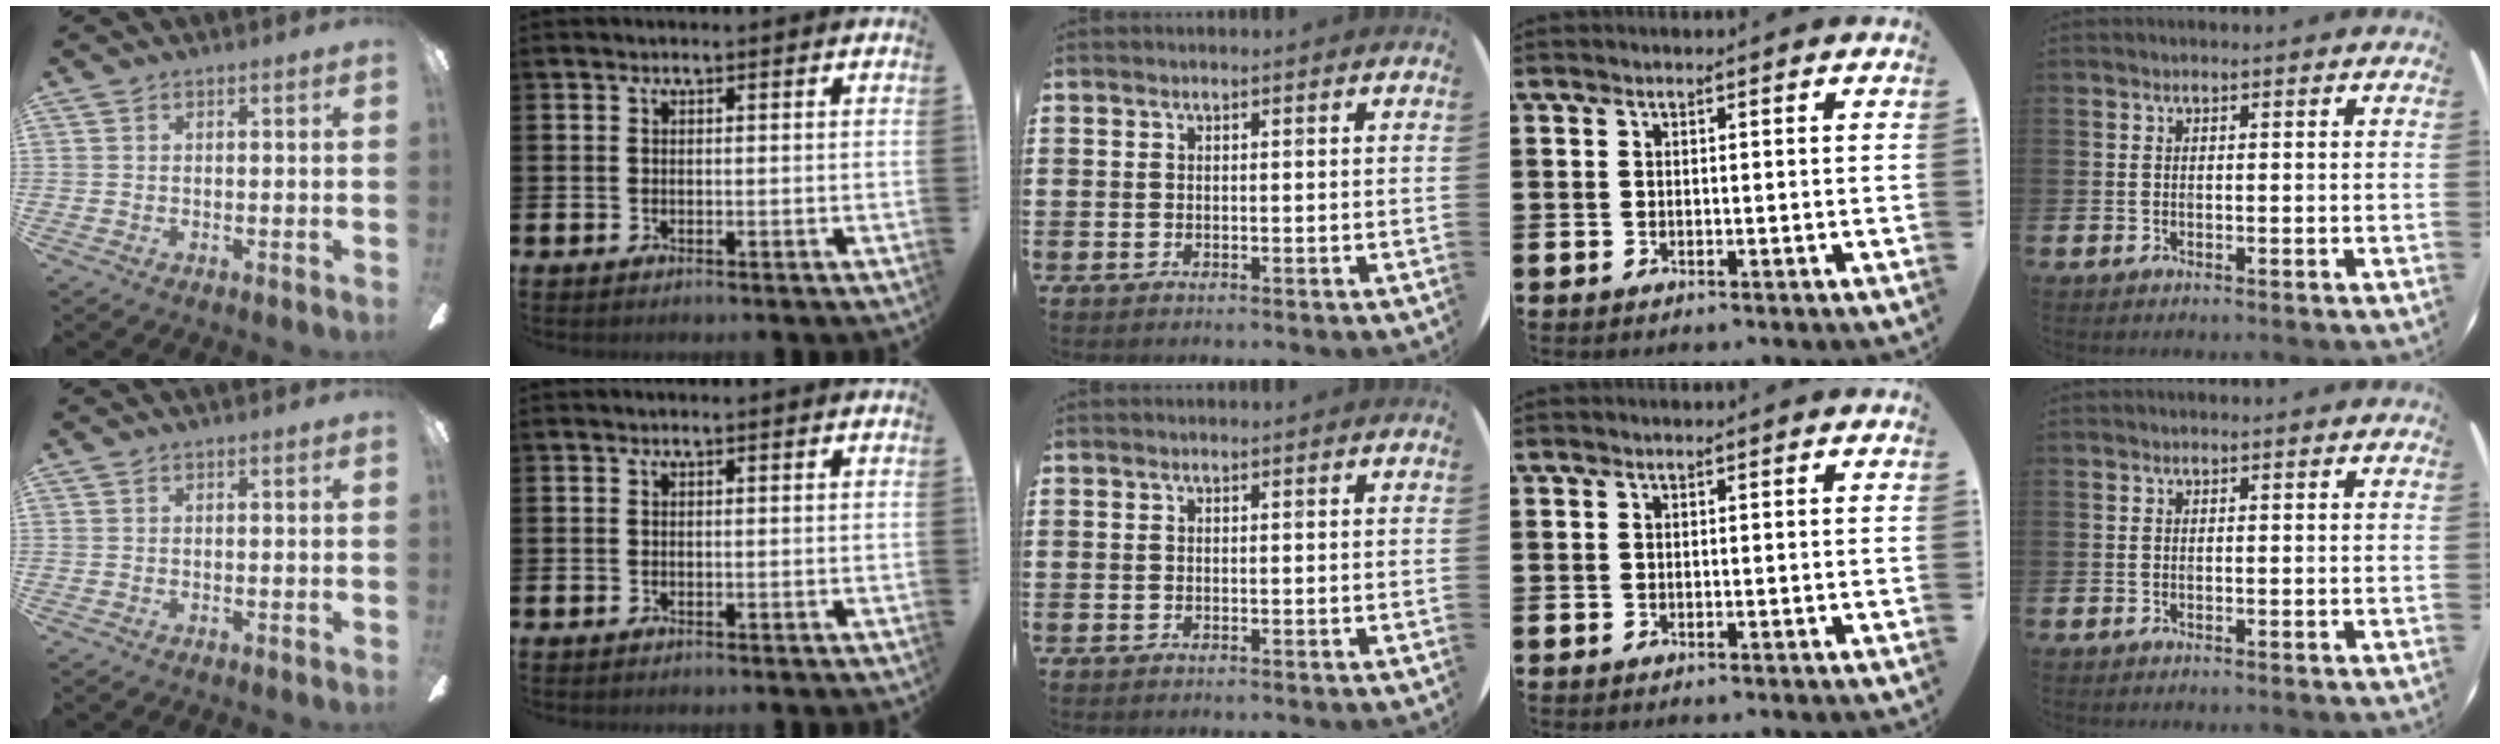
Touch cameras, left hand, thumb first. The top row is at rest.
{}